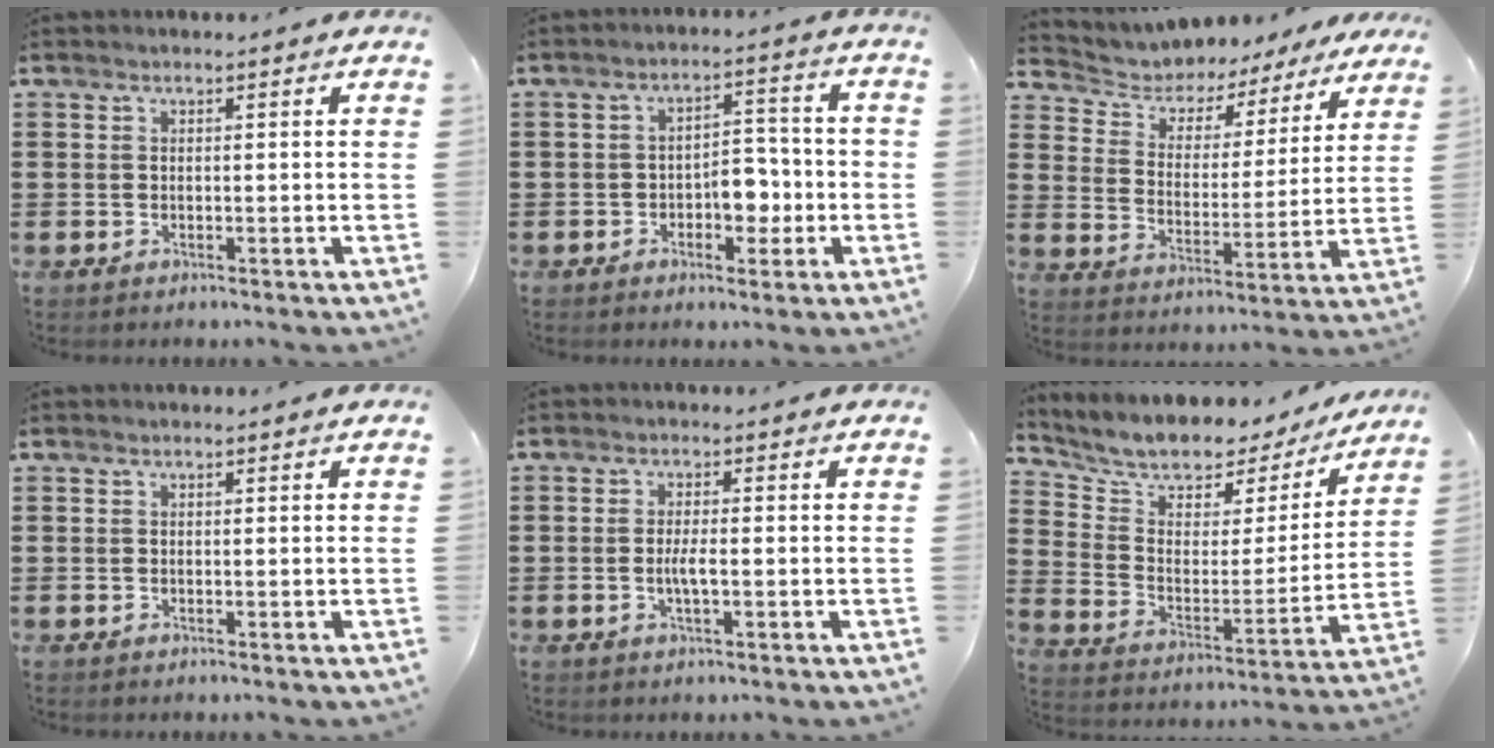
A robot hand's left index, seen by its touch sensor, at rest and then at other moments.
{"total": 5.7, "force": [-1.9, 3.5, 4.0], "torque": [-0.056, 0.004, -0.041]}
{"total": 4.3, "force": [4.0, 1.6, 0.4], "torque": [-0.037, -0.030, 0.063]}
{"total": 0.0}
{"total": 2.7, "force": [-0.6, 0.5, 2.6], "torque": [-0.053, -0.005, -0.013]}
{"total": 6.0, "force": [5.4, 2.5, 0.7], "torque": [-0.040, -0.052, 0.084]}